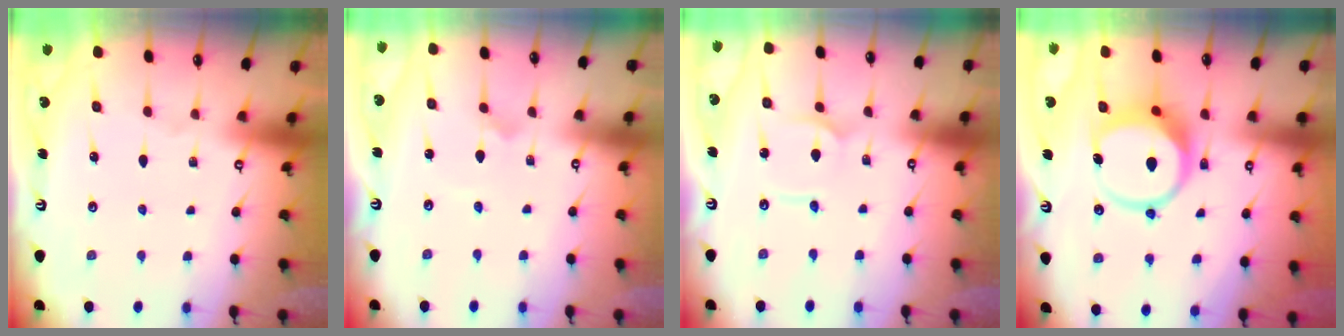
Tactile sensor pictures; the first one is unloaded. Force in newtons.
{"total": 0.9, "press": 0.9, "slide": 0.0}
{"total": 2.5, "press": 2.5, "slide": 0.1}
{"total": 10.0, "press": 9.9, "slide": 1.3}